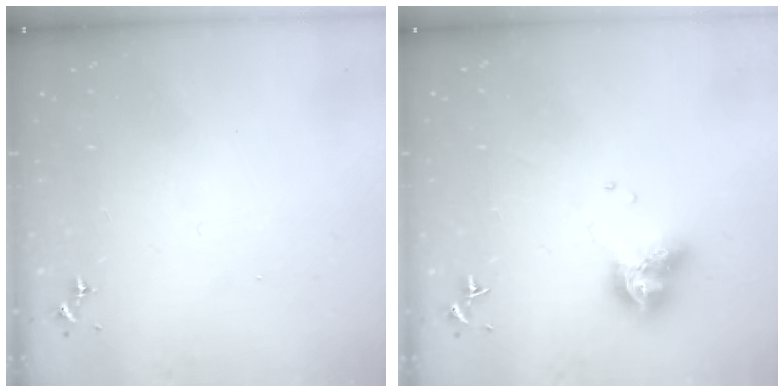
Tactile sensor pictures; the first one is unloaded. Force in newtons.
{"total": 10.2, "press": 10.2, "slide": 1.1}